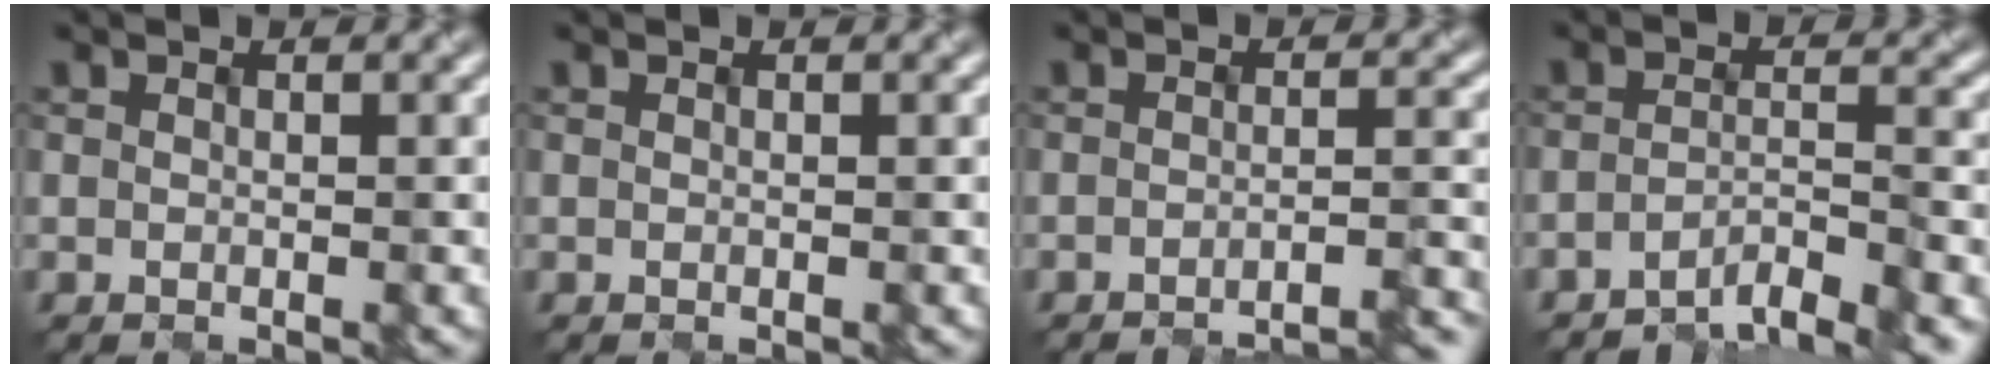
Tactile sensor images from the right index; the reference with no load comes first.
{"total": 0.0}
{"total": 4.9, "force": [-4.0, 0.5, 2.9], "torque": [-0.027, 0.006, -0.055]}
{"total": 4.6, "force": [-4.2, 0.5, 1.8], "torque": [-0.028, 0.003, -0.065]}